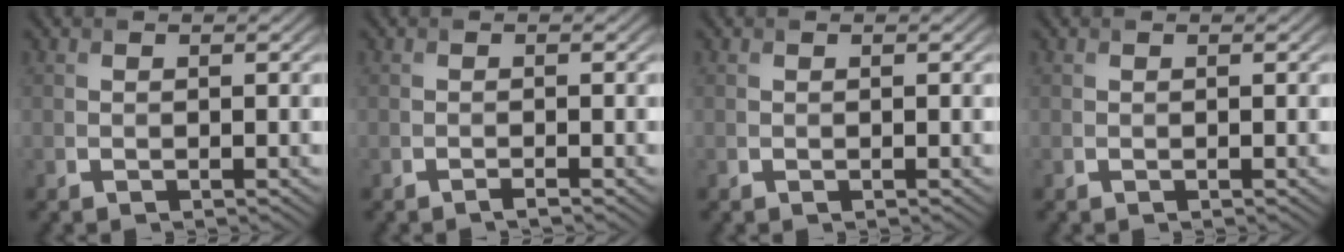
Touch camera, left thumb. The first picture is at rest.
{"total": 0.7, "force": [-0.6, -0.1, 0.4], "torque": [-0.008, 0.001, -0.015]}
{"total": 0.0}
{"total": 0.0}